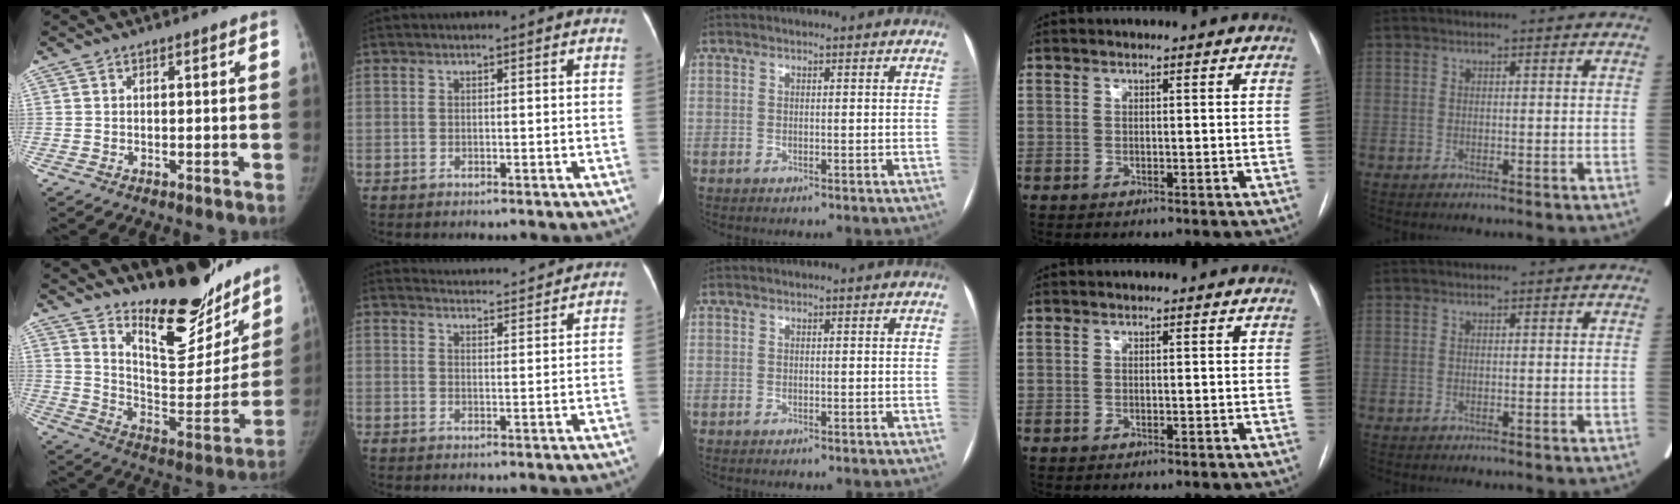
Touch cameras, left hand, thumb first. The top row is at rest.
{"thumb": {"total": 21.9, "force": [17.3, 7.5, 11.1], "torque": [-0.105, -0.135, 0.267]}, "index": {"total": 9.2, "force": [9.1, 0.2, 1.1], "torque": [-0.011, 0.001, 0.113]}}